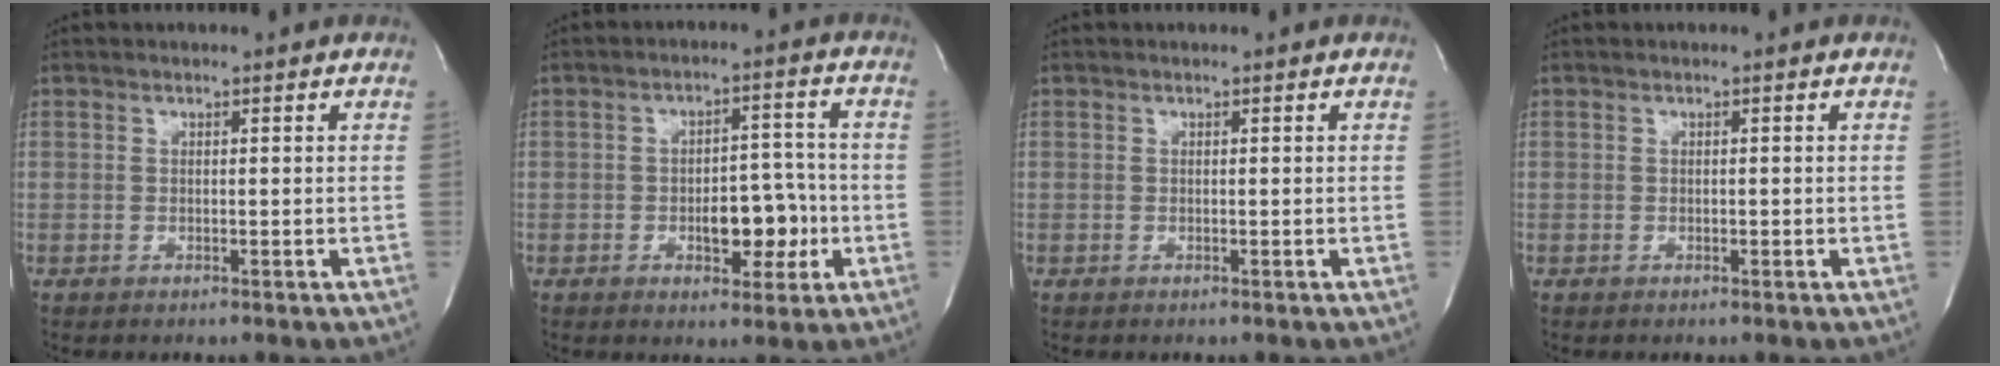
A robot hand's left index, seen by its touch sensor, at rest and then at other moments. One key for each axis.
{"total": 7.2, "fx": -2.7, "fy": 3.5, "fz": 5.7, "tx": -0.074, "ty": 0.009, "tz": -0.035}
{"total": 0.0}
{"total": 0.8, "fx": -0.8, "fy": 0.2, "fz": 0.2, "tx": 0.000, "ty": -0.004, "tz": -0.014}